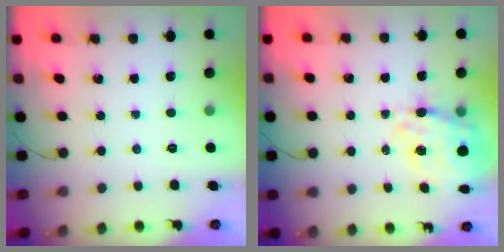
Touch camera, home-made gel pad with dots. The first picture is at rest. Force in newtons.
{"total": 15.2, "press": 14.7, "slide": 3.9}